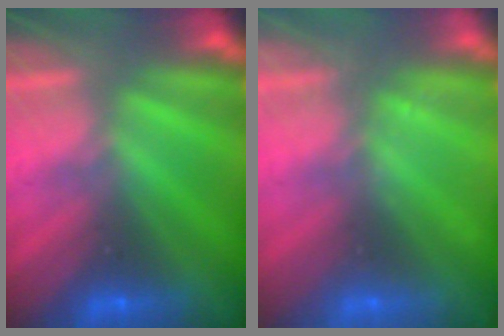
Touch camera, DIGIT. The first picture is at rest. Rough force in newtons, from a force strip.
{"total": 2.4}